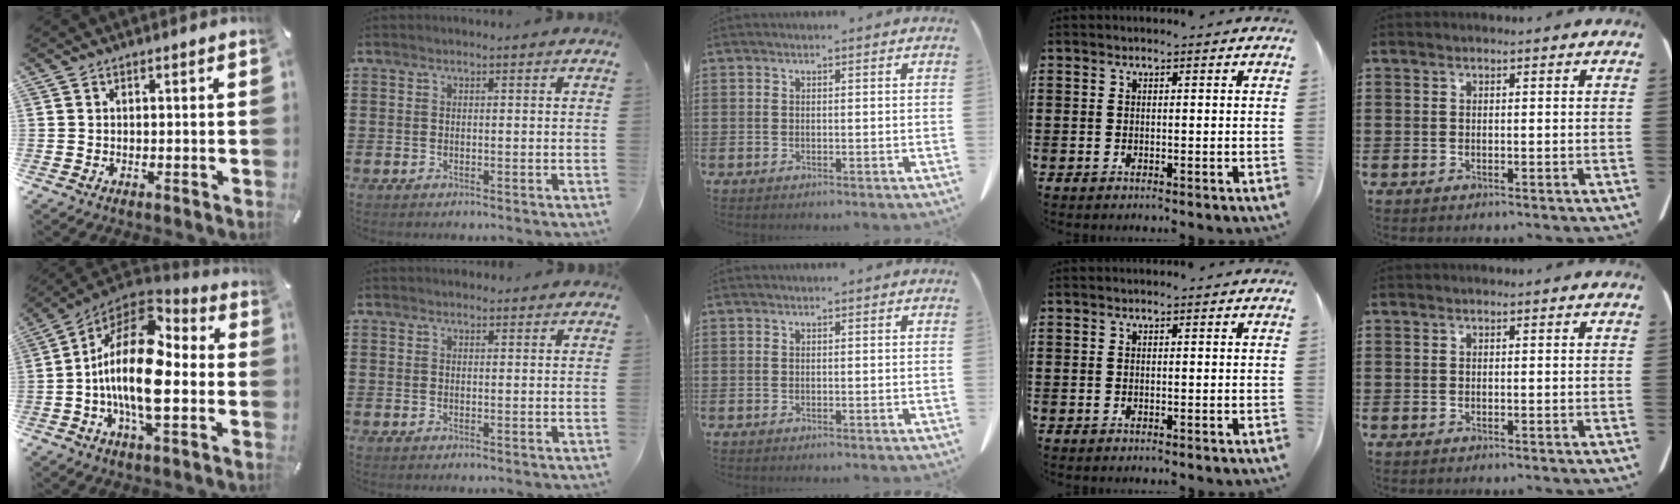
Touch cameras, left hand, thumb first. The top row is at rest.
{"thumb": {"total": 20.5, "force": [-1.4, 9.5, 18.1], "torque": [-0.360, -0.008, -0.029]}, "index": {"total": 0.8, "force": [0.7, 0.1, -0.3], "torque": [0.006, 0.001, 0.014]}}